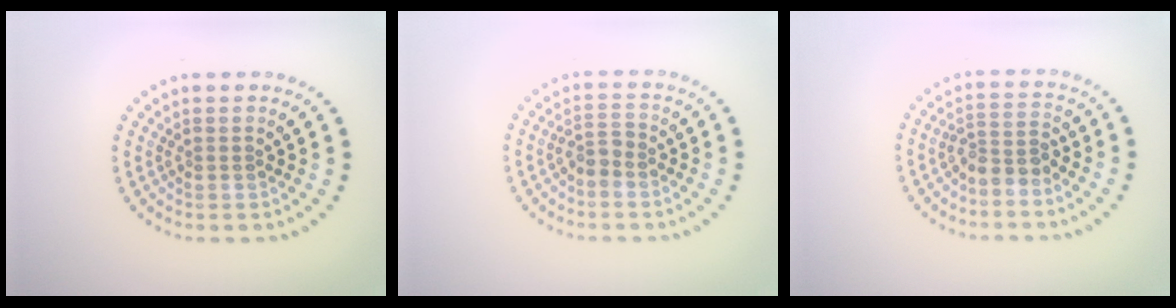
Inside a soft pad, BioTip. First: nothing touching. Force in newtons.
{"total": 1.5, "press": 1.2, "slide": 0.8}
{"total": 2.4, "press": 1.9, "slide": 1.5}